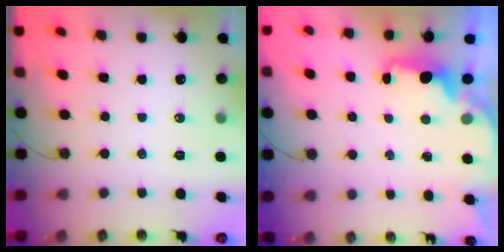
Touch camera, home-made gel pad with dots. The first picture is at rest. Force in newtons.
{"total": 2.2, "press": 2.1, "slide": 0.5}